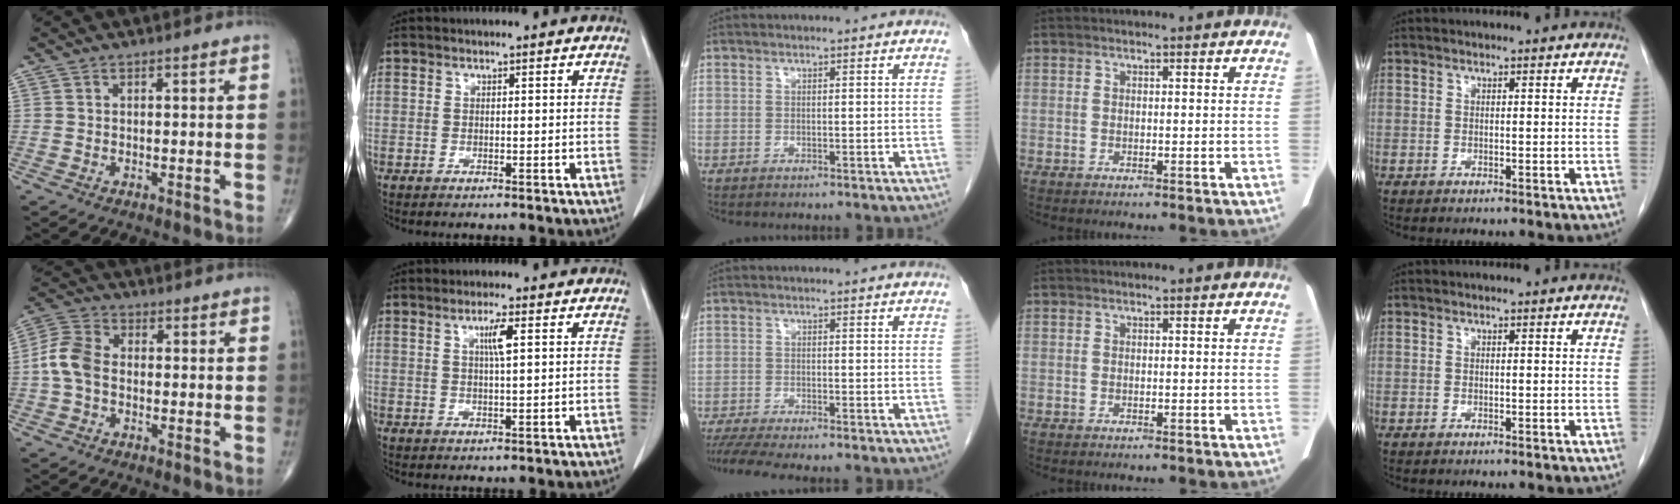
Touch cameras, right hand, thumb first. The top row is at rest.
{"thumb": {"total": 6.8, "force": [-0.7, 4.7, 4.9], "torque": [-0.101, 0.020, -0.025]}, "index": {"total": 3.2, "force": [1.1, 0.0, 3.0], "torque": [-0.054, 0.000, 0.018]}, "middle": {"total": 7.1, "force": [-6.1, 0.1, 3.7], "torque": [-0.058, -0.016, -0.098]}}